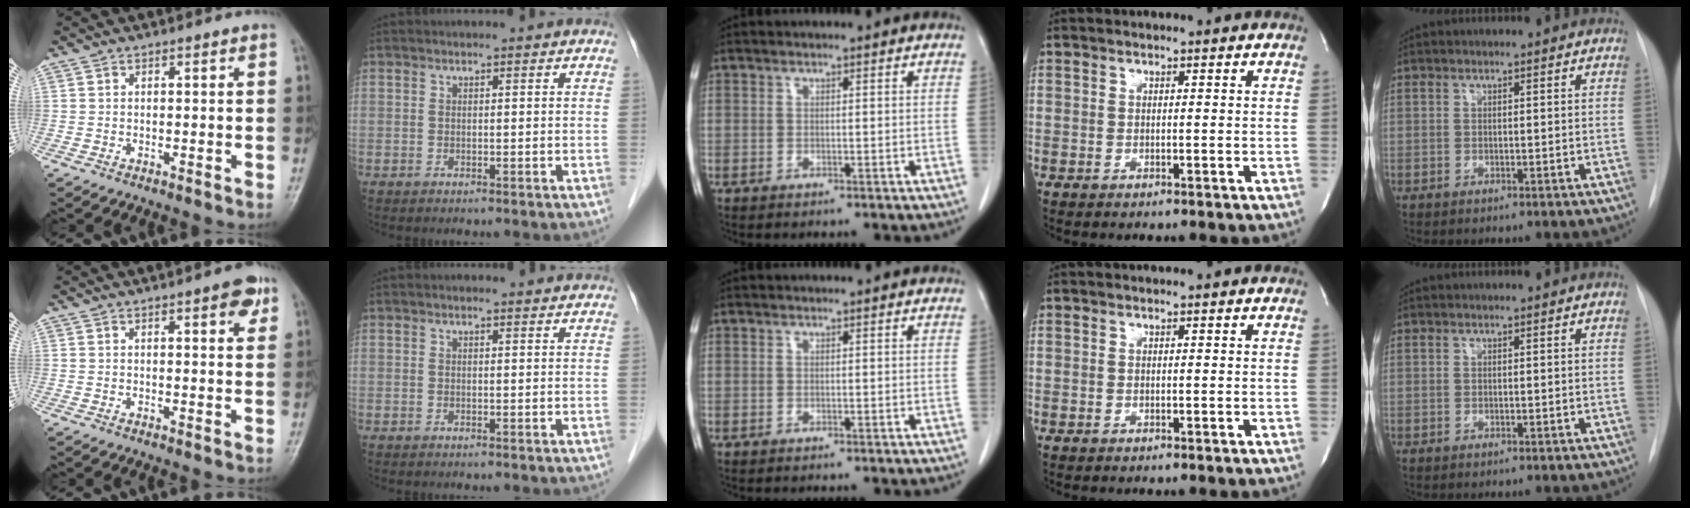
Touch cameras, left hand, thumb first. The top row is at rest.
{"thumb": {"total": 4.4, "force": [2.3, 1.3, 3.5], "torque": [-0.035, -0.008, 0.025]}, "index": {"total": 2.2, "force": [2.1, 0.4, 0.5], "torque": [-0.015, 0.010, 0.021]}}